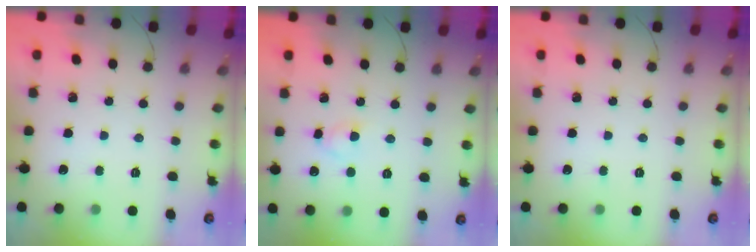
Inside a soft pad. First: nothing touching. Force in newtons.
{"total": 2.9, "press": 2.7, "slide": 1.1}
{"total": 0.0}